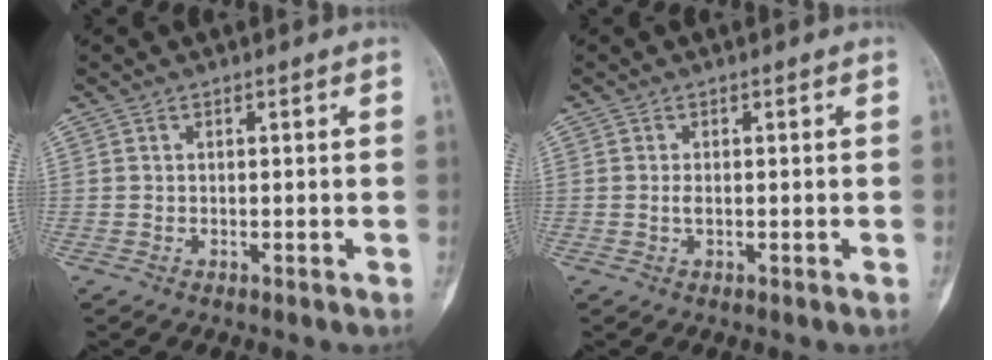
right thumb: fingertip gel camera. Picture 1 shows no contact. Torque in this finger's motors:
{"motor_torque": [0.69, 0.06, 0.31, -0.26, 0.09]}